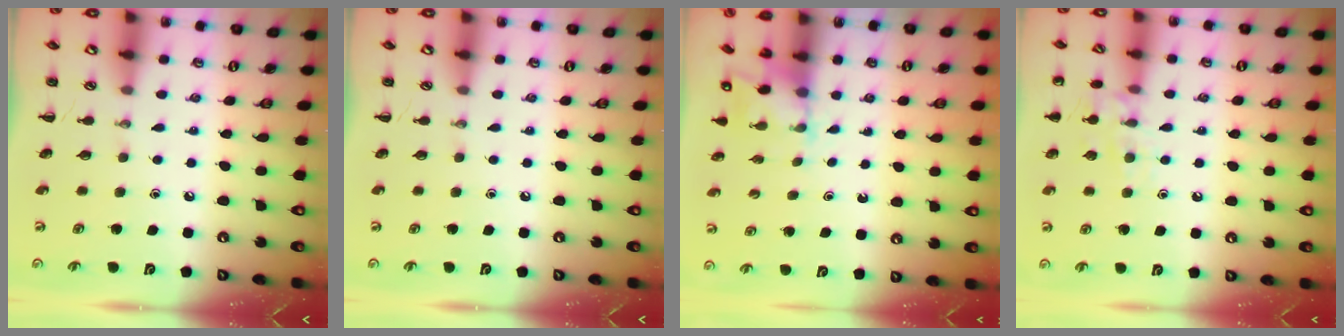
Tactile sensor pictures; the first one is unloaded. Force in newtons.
{"total": 0.0}
{"total": 3.6, "press": 3.5, "slide": 0.8}
{"total": 9.1, "press": 9.1, "slide": 1.2}